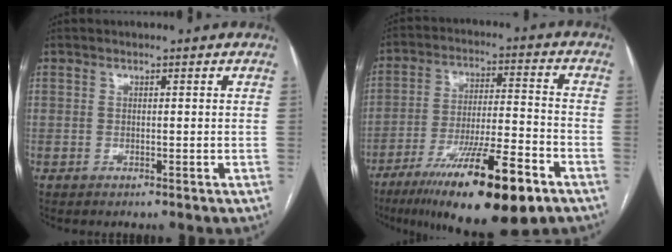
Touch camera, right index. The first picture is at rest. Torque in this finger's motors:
{"motor_torque": [1.70, -0.44, 1.05, 0.21]}